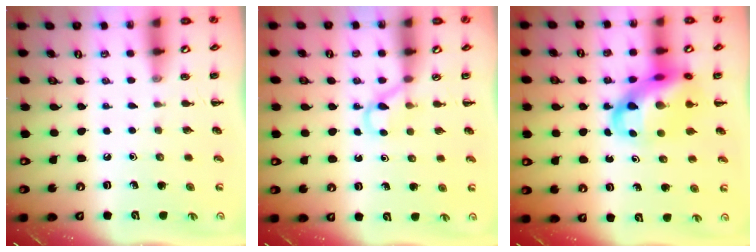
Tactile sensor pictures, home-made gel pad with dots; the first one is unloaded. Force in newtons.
{"total": 3.0, "press": 2.8, "slide": 1.1}
{"total": 14.8, "press": 14.3, "slide": 3.6}